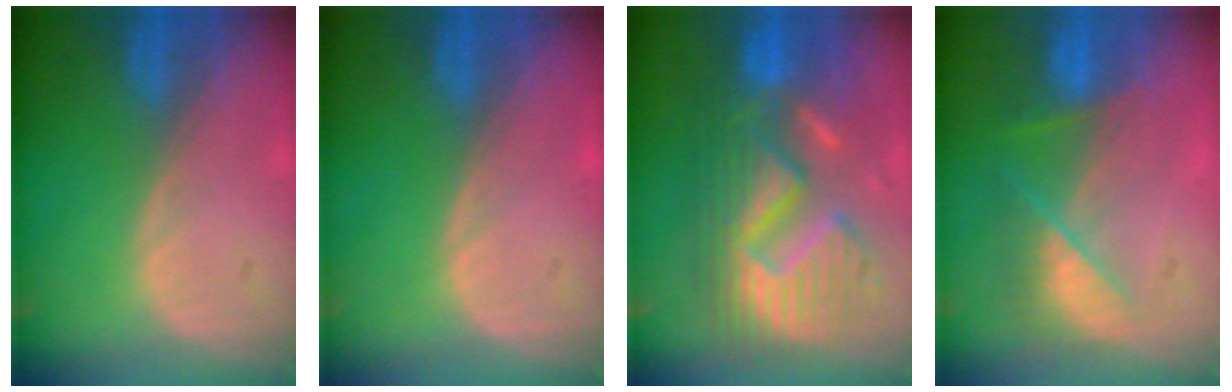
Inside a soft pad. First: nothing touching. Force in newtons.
{"total": 0.0}
{"total": 13.2, "press": 13.1, "slide": 1.3}
{"total": 7.3, "press": 6.5, "slide": 3.2}